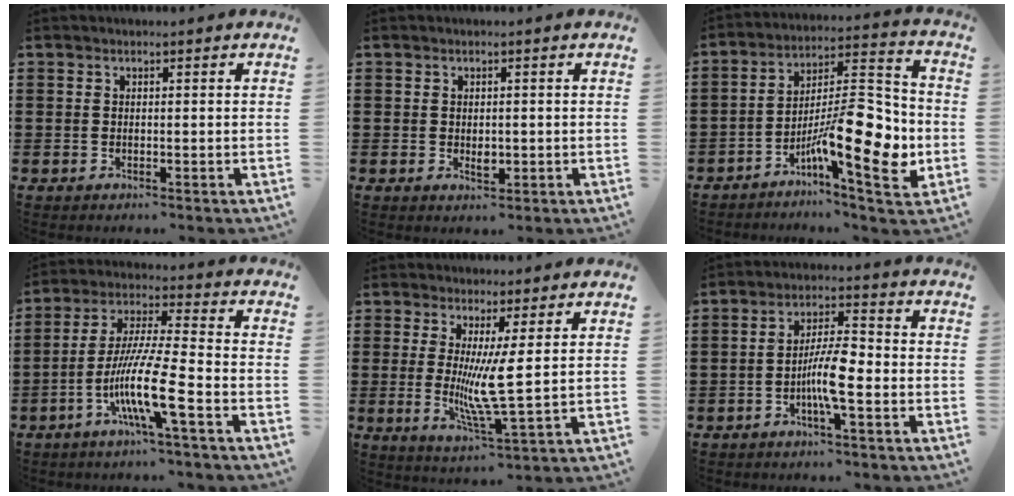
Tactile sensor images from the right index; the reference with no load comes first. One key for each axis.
{"total": 1.7, "fx": -0.1, "fy": 1.0, "fz": 1.4, "tx": -0.025, "ty": 0.002, "tz": -0.002}
{"total": 14.0, "fx": -5.0, "fy": 4.1, "fz": 12.4, "tx": -0.200, "ty": -0.014, "tz": -0.092}
{"total": 12.1, "fx": -5.5, "fy": 0.7, "fz": 10.8, "tx": -0.228, "ty": -0.010, "tz": -0.112}
{"total": 7.3, "fx": 1.0, "fy": 0.3, "fz": 7.2, "tx": -0.129, "ty": -0.018, "tz": 0.016}
{"total": 6.8, "fx": -1.9, "fy": 1.3, "fz": 6.4, "tx": -0.124, "ty": 0.000, "tz": -0.040}